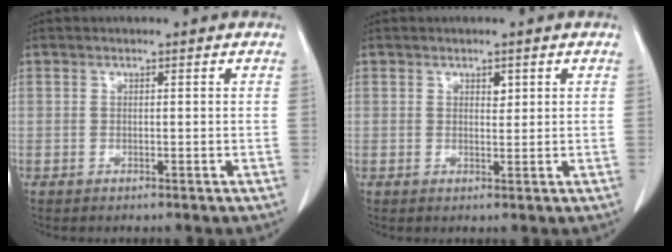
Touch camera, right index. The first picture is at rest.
{"total": 1.3, "force": [0.7, 0.7, 0.8], "torque": [-0.007, -0.004, 0.008]}